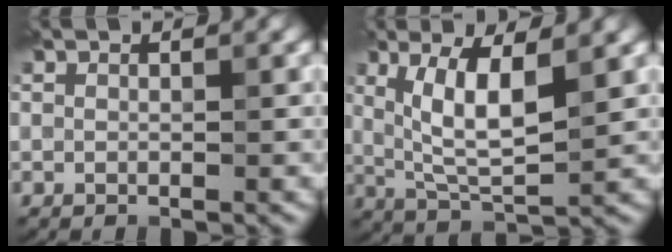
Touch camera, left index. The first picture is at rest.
{"total": 6.2, "force": [1.7, 1.8, 5.7], "torque": [-0.110, -0.009, 0.036]}